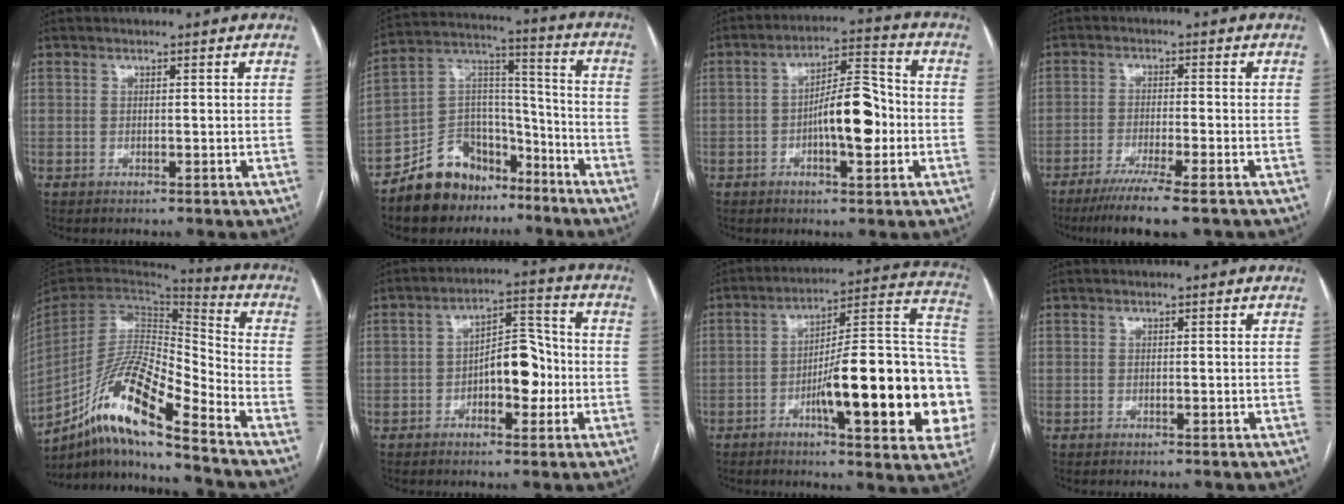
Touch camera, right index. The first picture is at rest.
{"total": 14.1, "force": [-10.6, 8.2, 4.4], "torque": [-0.081, 0.063, -0.181]}
{"total": 9.8, "force": [-1.7, 2.9, 9.1], "torque": [-0.151, 0.021, -0.026]}
{"total": 9.4, "force": [-6.9, 0.0, 6.4], "torque": [-0.099, -0.023, -0.109]}
{"total": 17.8, "force": [-12.1, 1.5, 13.0], "torque": [-0.264, -0.009, -0.222]}
{"total": 8.2, "force": [-1.7, 3.7, 7.1], "torque": [-0.108, 0.025, -0.026]}
{"total": 24.8, "force": [-6.0, 4.4, 23.7], "torque": [-0.260, 0.023, -0.077]}
{"total": 0.0}